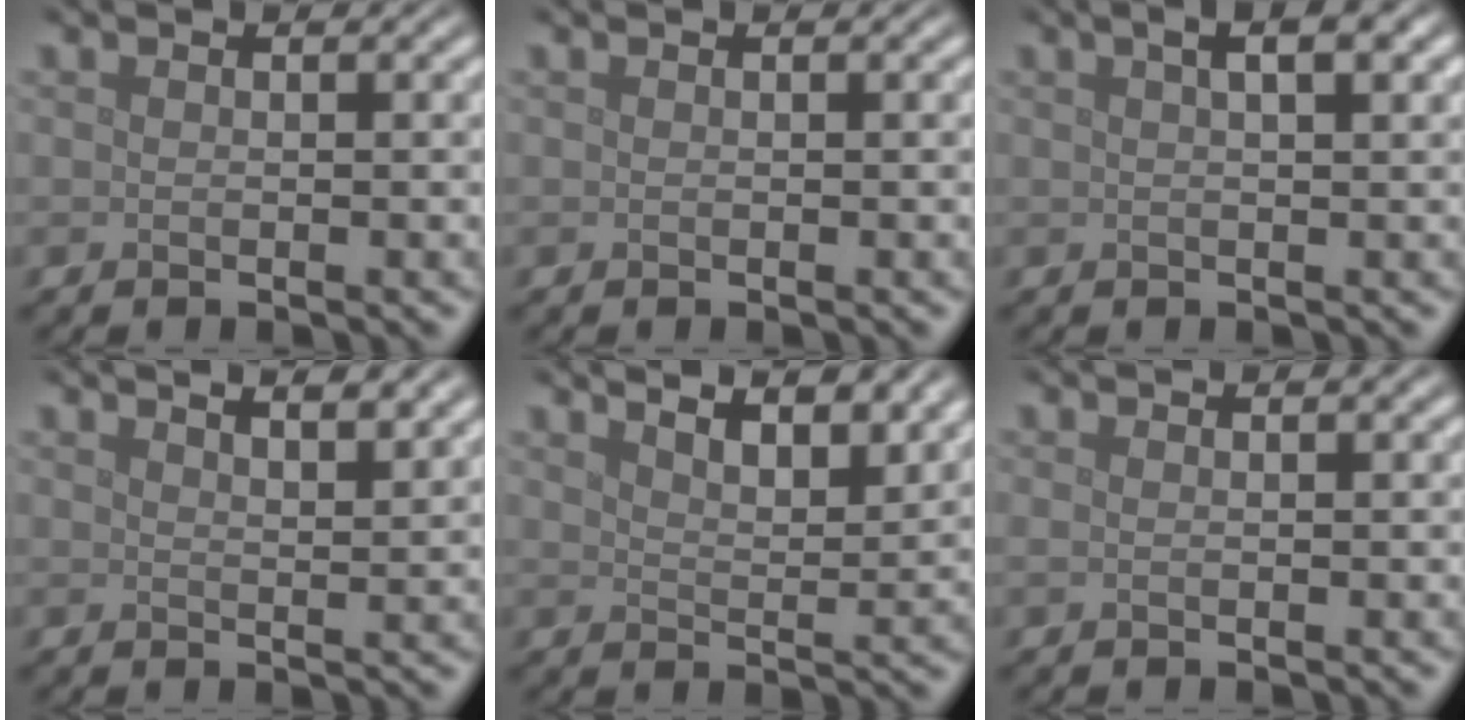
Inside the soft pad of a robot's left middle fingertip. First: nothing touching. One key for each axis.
{"total": 0.0}
{"total": 4.9, "fx": 2.3, "fy": 2.0, "fz": 3.8, "tx": -0.026, "ty": 0.023, "tz": 0.007}
{"total": 5.6, "fx": 4.1, "fy": 2.0, "fz": 3.3, "tx": -0.016, "ty": 0.029, "tz": 0.025}
{"total": 7.2, "fx": 5.6, "fy": 2.2, "fz": 3.9, "tx": -0.027, "ty": 0.016, "tz": 0.050}
{"total": 0.8, "fx": 0.3, "fy": 0.3, "fz": 0.6, "tx": -0.008, "ty": 0.004, "tz": -0.002}